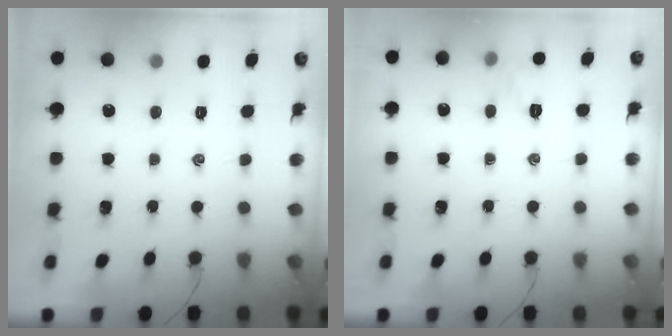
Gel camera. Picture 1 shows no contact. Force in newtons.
{"total": 5.9, "press": 5.8, "slide": 1.2}